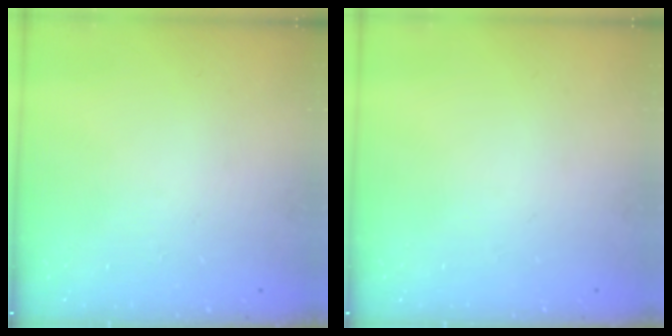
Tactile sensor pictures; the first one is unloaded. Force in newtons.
{"total": 0.0}